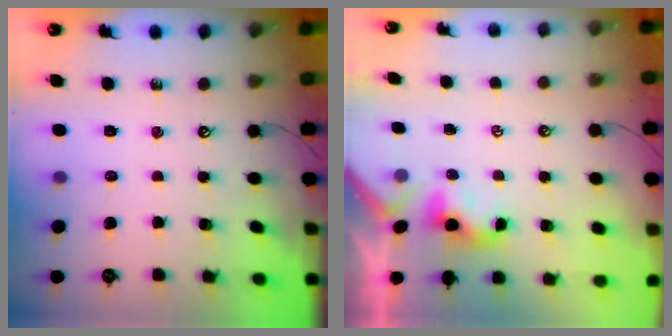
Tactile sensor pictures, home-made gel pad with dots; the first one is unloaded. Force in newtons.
{"total": 0.6, "press": 0.5, "slide": 0.4}